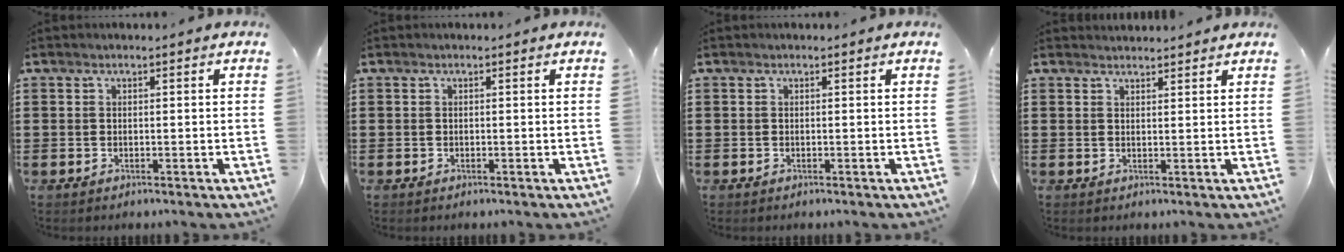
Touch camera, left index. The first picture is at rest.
{"total": 0.0}
{"total": 0.0}
{"total": 1.6, "force": [1.6, 0.2, 0.0], "torque": [-0.005, 0.001, 0.032]}